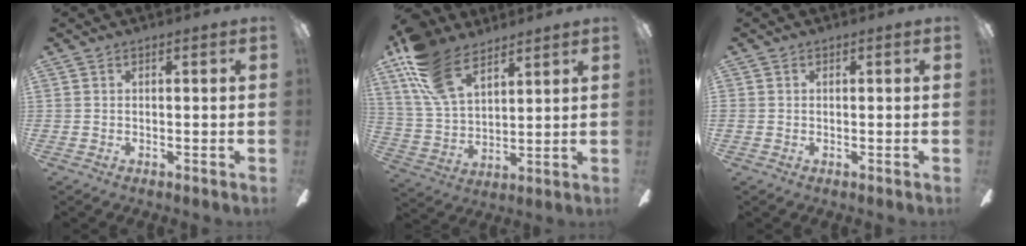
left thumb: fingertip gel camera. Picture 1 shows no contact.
{"total": 16.5, "force": [10.6, 8.6, 9.3], "torque": [-0.201, -0.028, 0.201]}
{"total": 0.5, "force": [-0.1, 0.5, 0.1], "torque": [0.000, 0.005, -0.004]}